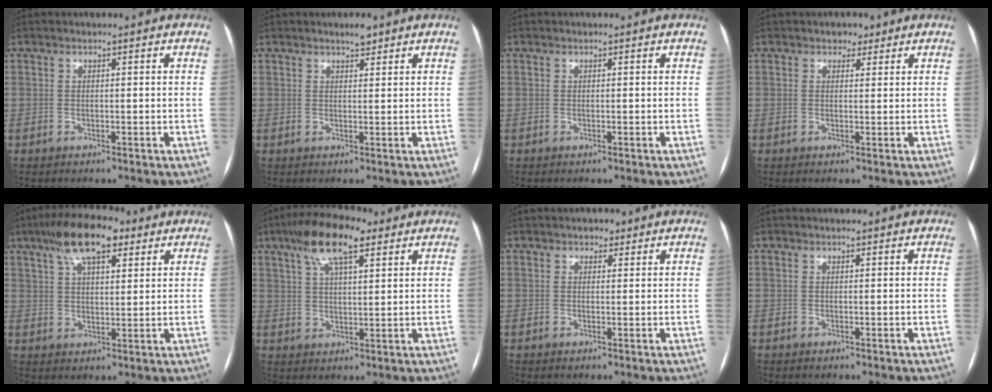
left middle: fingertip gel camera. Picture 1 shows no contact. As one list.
[{"total": 1.8, "force": [1.5, 0.5, 1.0], "torque": [-0.018, 0.001, 0.023]}, {"total": 0.0}, {"total": 1.8, "force": [1.2, 1.3, 0.5], "torque": [-0.005, 0.000, 0.014]}, {"total": 10.8, "force": [6.4, 3.7, 7.9], "torque": [-0.145, 0.026, 0.111]}, {"total": 10.5, "force": [6.0, 3.0, 8.0], "torque": [-0.152, 0.024, 0.103]}, {"total": 1.5, "force": [0.9, 1.0, 0.6], "torque": [-0.008, 0.002, 0.011]}, {"total": 0.0}]